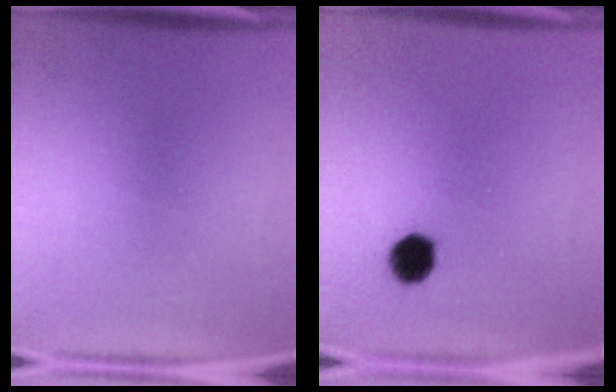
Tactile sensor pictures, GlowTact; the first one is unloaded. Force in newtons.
{"total": 5.0}